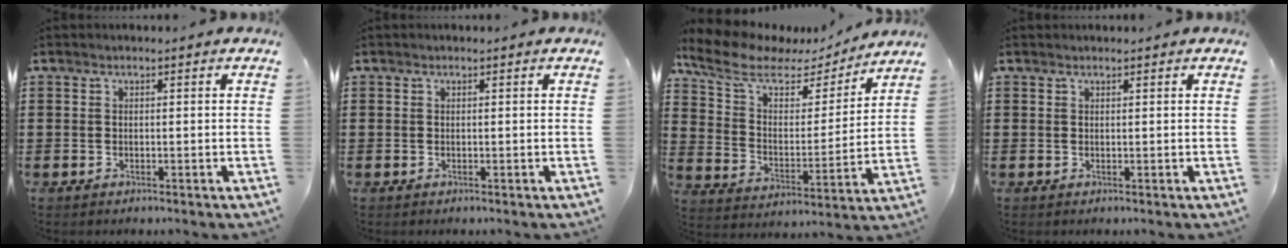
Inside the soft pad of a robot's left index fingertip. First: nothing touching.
{"total": 0.0}
{"total": 8.8, "force": [6.7, 3.7, 4.3], "torque": [-0.118, -0.030, 0.114]}
{"total": 0.0}